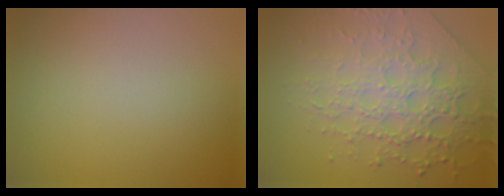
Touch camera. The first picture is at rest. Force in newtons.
{"total": 6.4, "press": 5.3, "slide": 3.6}